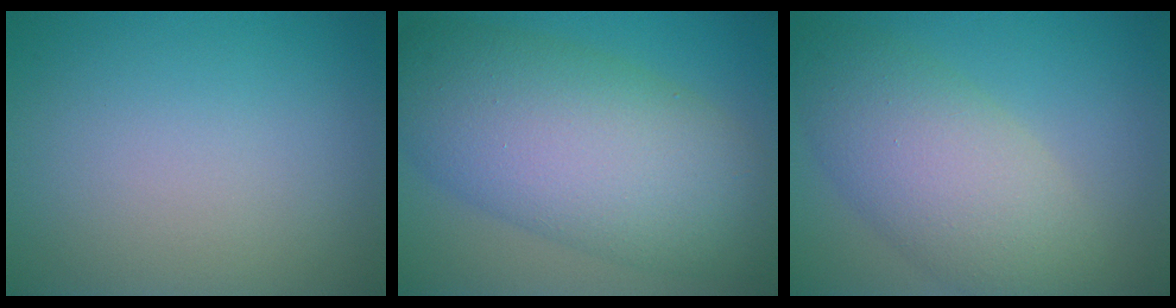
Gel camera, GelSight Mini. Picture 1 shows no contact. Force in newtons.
{"total": 11.9, "press": 11.9, "slide": 0.3}
{"total": 7.2, "press": 7.2, "slide": 0.4}